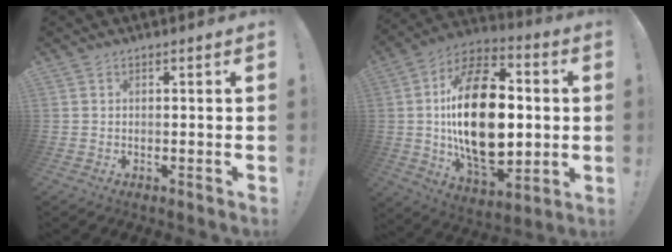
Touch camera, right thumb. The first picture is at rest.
{"total": 28.5, "force": [0.6, 16.5, 23.2], "torque": [-0.405, -0.003, 0.018]}